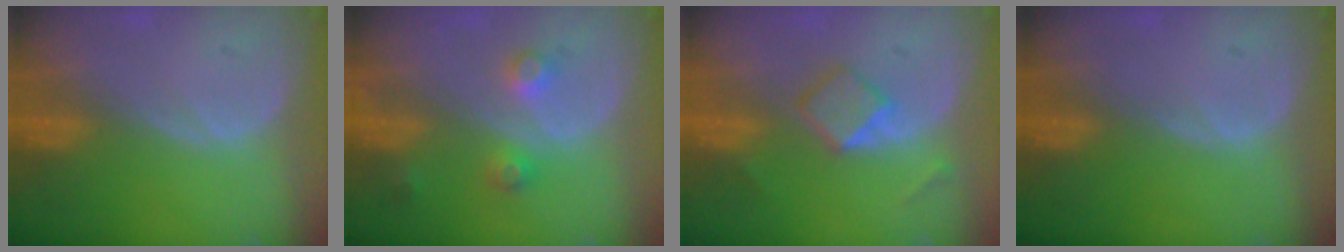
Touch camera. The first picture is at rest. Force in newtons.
{"total": 3.7, "press": 3.4, "slide": 1.3}
{"total": 4.1, "press": 3.9, "slide": 1.1}
{"total": 0.0}